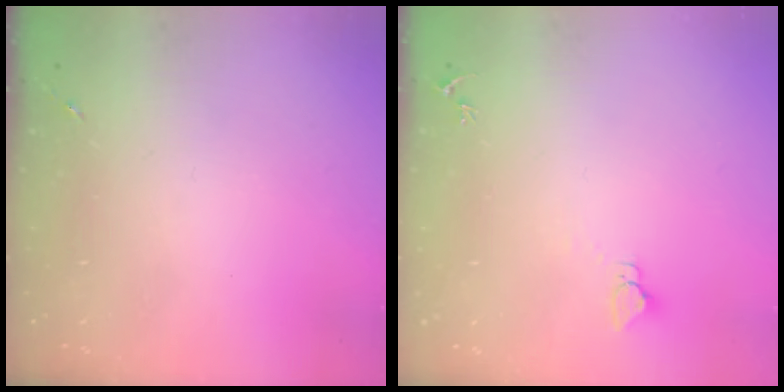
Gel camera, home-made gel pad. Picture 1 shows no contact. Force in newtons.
{"total": 2.8, "press": 2.8, "slide": 0.2}